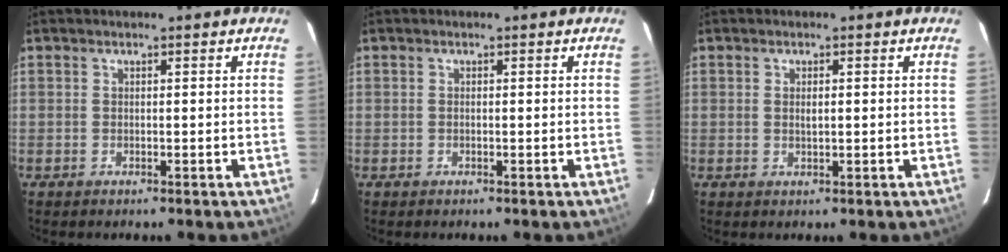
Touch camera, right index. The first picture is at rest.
{"total": 0.0}
{"total": 1.5, "force": [0.2, 0.5, 1.4], "torque": [-0.024, 0.001, 0.003]}